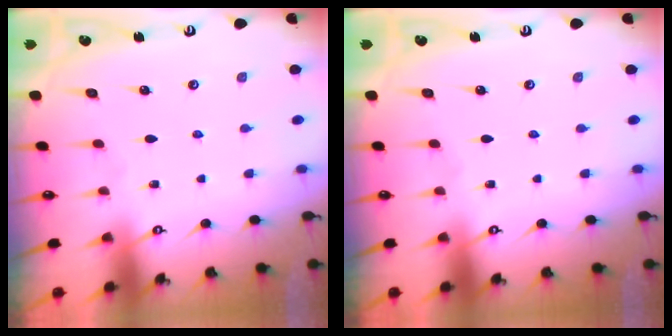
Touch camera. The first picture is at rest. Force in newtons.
{"total": 0.0}